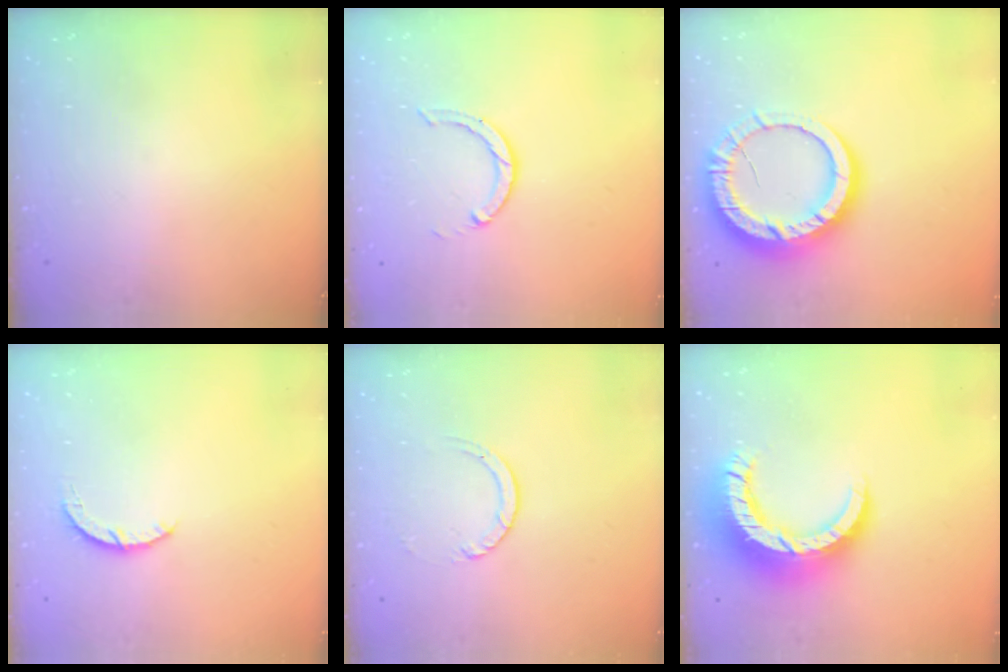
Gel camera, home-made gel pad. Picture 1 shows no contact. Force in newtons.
{"total": 3.6, "press": 3.5, "slide": 0.5}
{"total": 16.2, "press": 16.2, "slide": 1.5}
{"total": 3.0, "press": 3.0, "slide": 0.4}
{"total": 3.9, "press": 3.9, "slide": 0.4}
{"total": 16.1, "press": 16.0, "slide": 1.4}